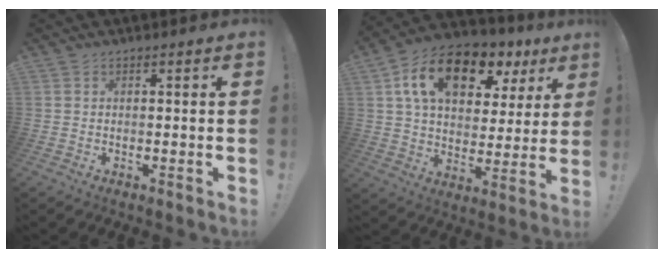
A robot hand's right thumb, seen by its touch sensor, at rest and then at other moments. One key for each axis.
{"total": 18.1, "fx": 9.4, "fy": 10.4, "fz": 11.4, "tx": -0.186, "ty": -0.041, "tz": 0.164}